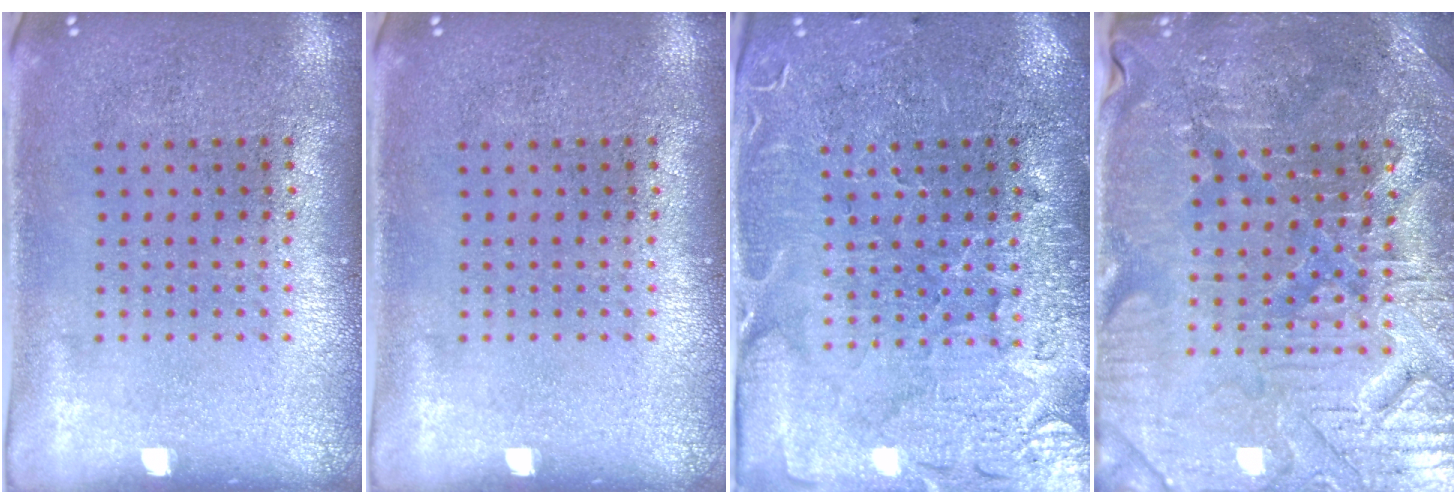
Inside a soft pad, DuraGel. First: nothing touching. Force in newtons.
{"total": 0.0}
{"total": 3.5, "press": 3.3, "slide": 1.2}
{"total": 3.8, "press": 3.7, "slide": 0.5}